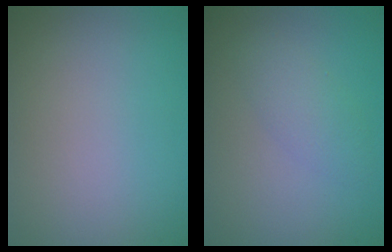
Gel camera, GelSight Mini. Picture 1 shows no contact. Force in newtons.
{"total": 2.0, "press": 2.0, "slide": 0.1}